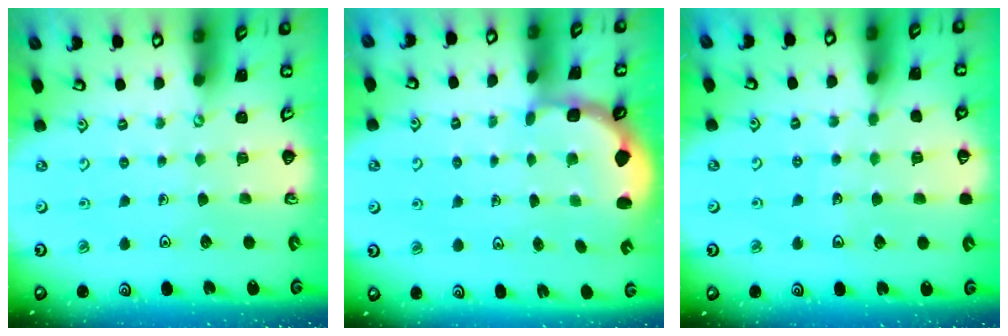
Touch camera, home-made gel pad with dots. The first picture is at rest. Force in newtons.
{"total": 2.7, "press": 2.0, "slide": 1.7}
{"total": 2.9, "press": 2.1, "slide": 2.1}